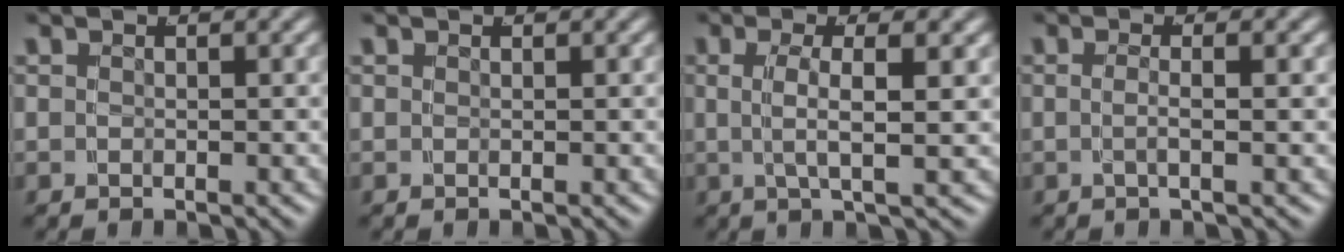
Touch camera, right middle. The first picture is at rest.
{"total": 0.0}
{"total": 3.0, "force": [0.8, -0.3, 2.9], "torque": [-0.045, 0.005, 0.014]}
{"total": 1.5, "force": [-0.3, -0.8, 1.3], "torque": [-0.022, 0.002, -0.005]}